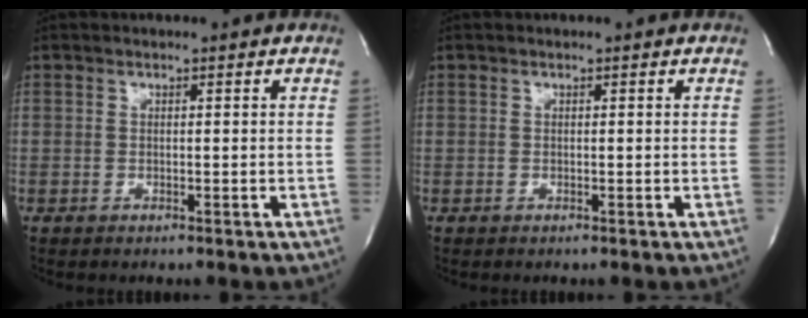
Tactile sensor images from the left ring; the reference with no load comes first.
{"total": 0.0}